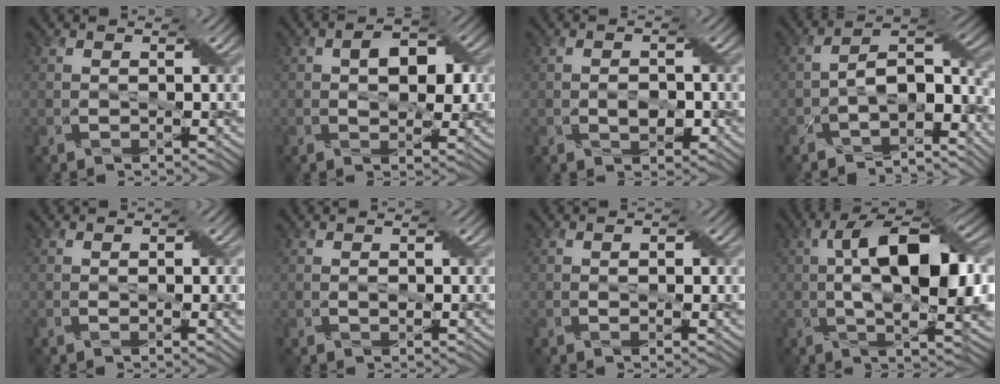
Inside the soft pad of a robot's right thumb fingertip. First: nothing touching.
{"total": 5.1, "force": [0.6, 2.8, 4.2], "torque": [-0.064, 0.000, 0.004]}
{"total": 2.3, "force": [-0.8, 1.4, 1.6], "torque": [-0.025, -0.003, -0.015]}
{"total": 8.1, "force": [-4.6, 4.0, 5.4], "torque": [-0.077, -0.004, -0.085]}
{"total": 2.2, "force": [0.0, 0.9, 2.0], "torque": [-0.027, -0.003, -0.001]}
{"total": 0.6, "force": [-0.1, 0.3, 0.5], "torque": [-0.008, -0.002, -0.003]}
{"total": 1.3, "force": [-0.1, 0.7, 1.1], "torque": [-0.014, -0.001, -0.003]}
{"total": 14.6, "force": [1.1, 5.5, 13.5], "torque": [-0.220, 0.009, 0.010]}